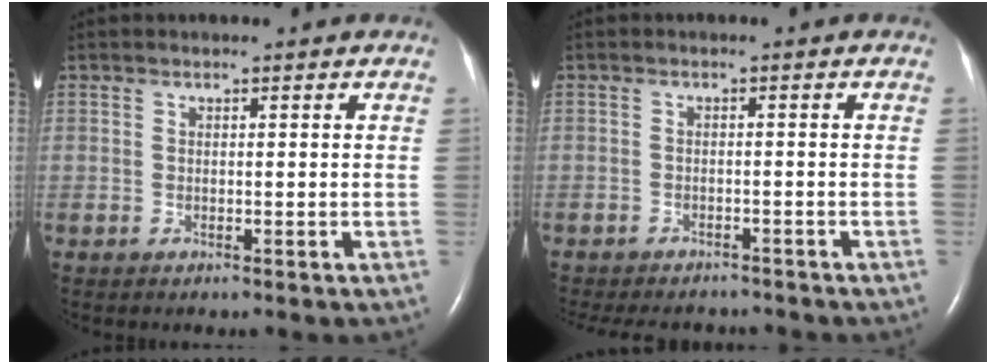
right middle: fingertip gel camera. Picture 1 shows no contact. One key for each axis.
{"total": 10.7, "fx": -9.6, "fy": 3.5, "fz": 3.2, "tx": -0.067, "ty": -0.002, "tz": -0.122}